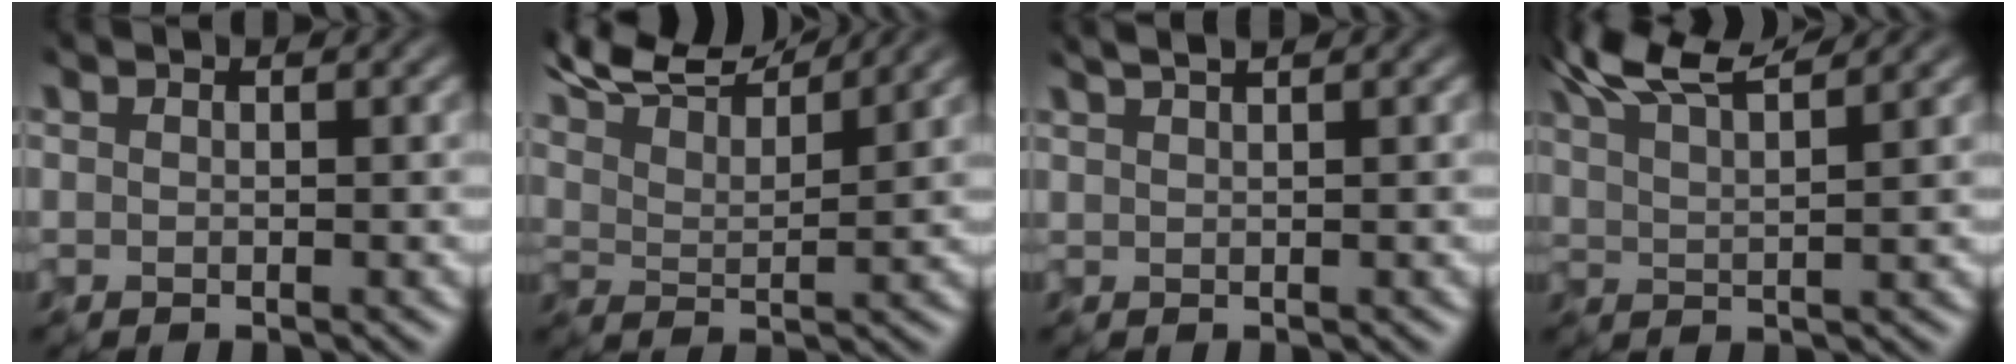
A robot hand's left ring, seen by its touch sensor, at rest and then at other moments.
{"total": 7.7, "force": [6.8, 1.5, 3.3], "torque": [-0.079, 0.017, 0.102]}
{"total": 2.5, "force": [1.7, 0.8, 1.7], "torque": [-0.007, 0.018, 0.009]}
{"total": 6.8, "force": [5.1, 1.9, 4.1], "torque": [-0.083, 0.030, 0.072]}